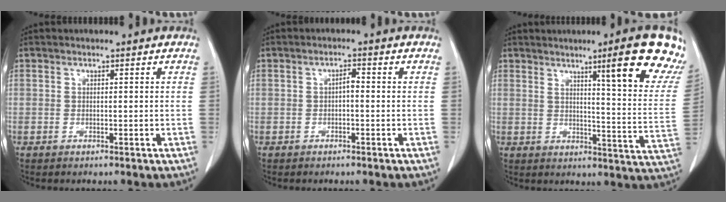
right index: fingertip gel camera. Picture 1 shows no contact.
{"total": 1.5, "force": [-0.2, 0.5, 1.4], "torque": [-0.023, 0.004, -0.005]}
{"total": 15.3, "force": [9.3, 0.1, 12.2], "torque": [-0.140, -0.024, 0.100]}